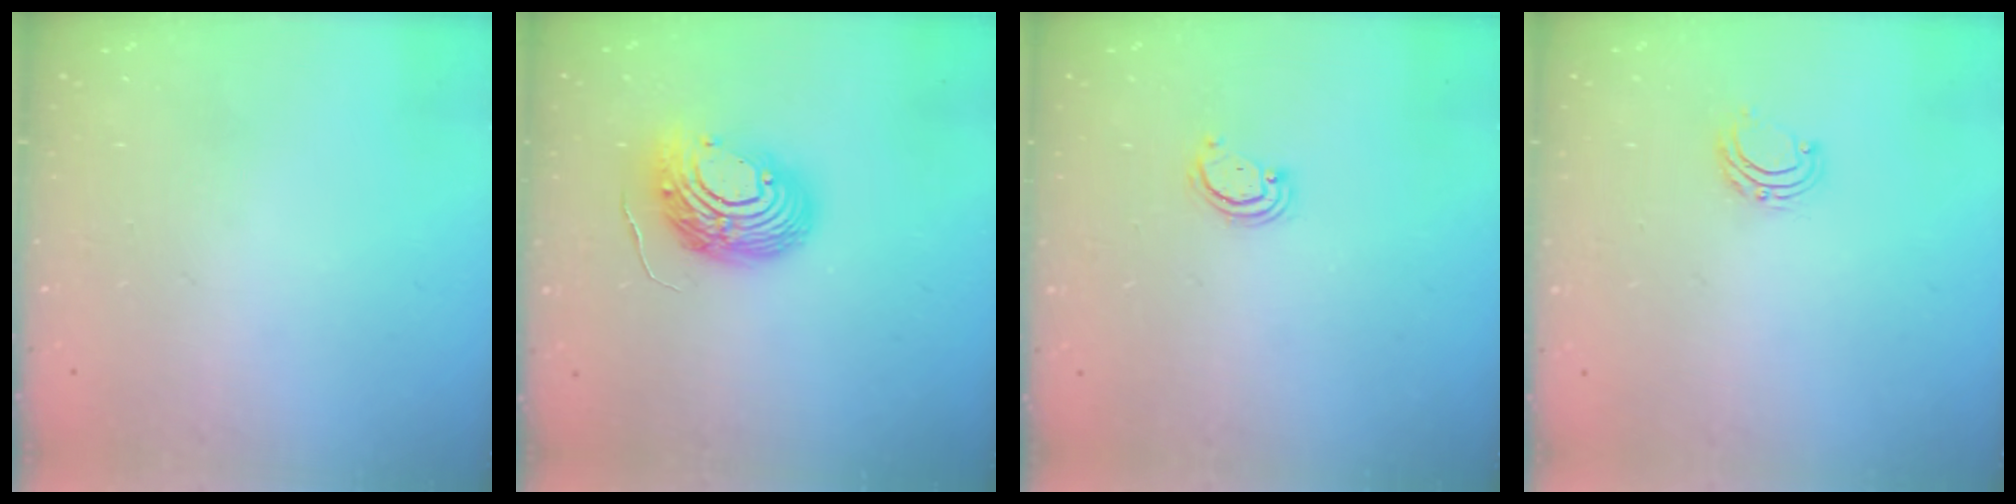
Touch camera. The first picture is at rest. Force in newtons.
{"total": 13.3, "press": 13.1, "slide": 2.3}
{"total": 2.5, "press": 2.4, "slide": 0.2}
{"total": 5.9, "press": 5.9, "slide": 0.5}